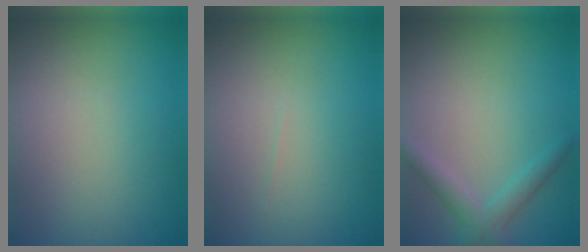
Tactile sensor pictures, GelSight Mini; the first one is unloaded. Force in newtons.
{"total": 0.0}
{"total": 2.3, "press": 2.3, "slide": 0.2}